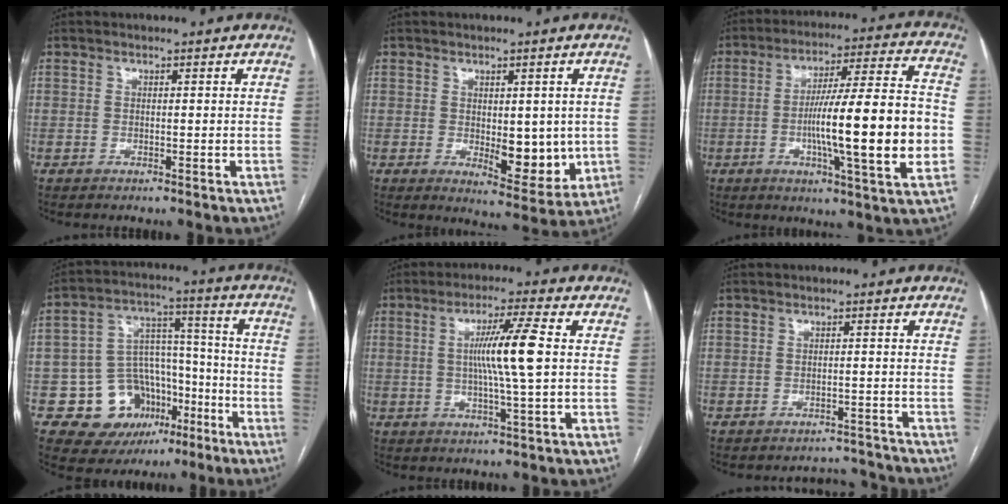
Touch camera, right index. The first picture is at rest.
{"total": 8.1, "force": [-0.5, 3.7, 7.2], "torque": [-0.088, -0.016, 0.007]}
{"total": 19.1, "force": [-3.1, 0.8, 18.8], "torque": [-0.291, 0.006, -0.047]}
{"total": 13.1, "force": [-5.7, 10.5, 5.4], "torque": [-0.078, 0.050, -0.074]}
{"total": 8.6, "force": [0.7, -0.8, 8.5], "torque": [-0.153, 0.000, 0.012]}
{"total": 4.3, "force": [-4.0, 0.9, -1.2], "torque": [0.020, 0.016, -0.047]}